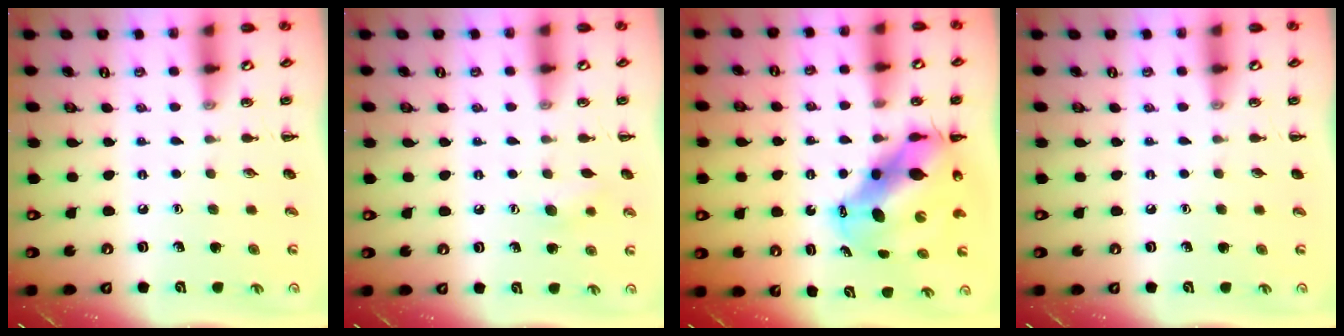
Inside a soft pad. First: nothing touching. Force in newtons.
{"total": 5.7, "press": 5.5, "slide": 1.2}
{"total": 12.1, "press": 11.7, "slide": 3.1}
{"total": 0.0}